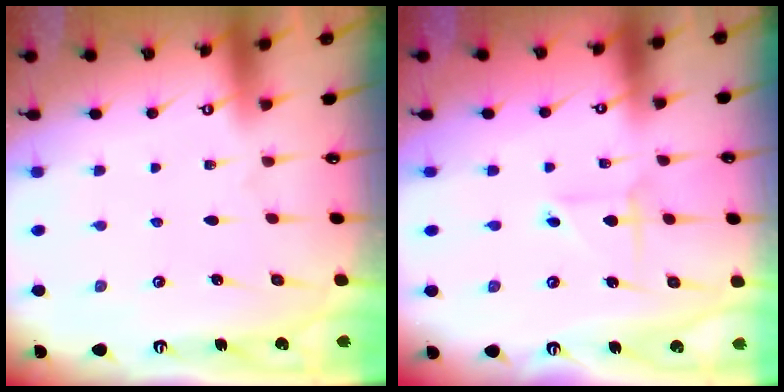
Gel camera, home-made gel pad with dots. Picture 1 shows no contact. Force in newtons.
{"total": 3.0, "press": 3.0, "slide": 0.3}